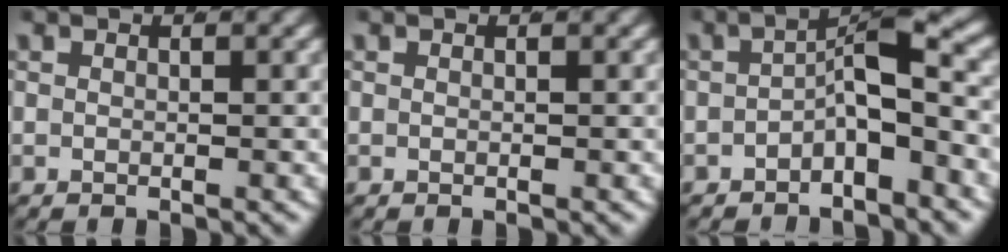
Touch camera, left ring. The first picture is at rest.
{"total": 0.0}
{"total": 3.8, "force": [-1.5, 0.4, 3.4], "torque": [-0.051, -0.008, -0.021]}